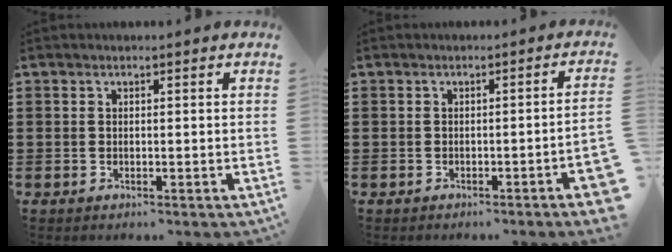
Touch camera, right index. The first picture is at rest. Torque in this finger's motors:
{"motor_torque": [1.18, -0.96, 1.05, 0.06]}